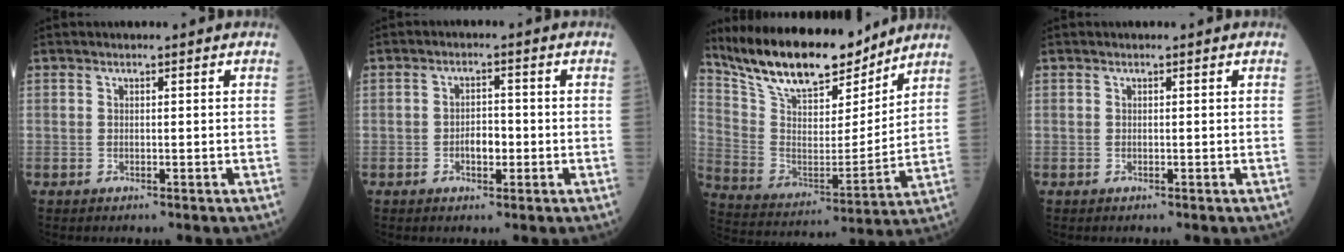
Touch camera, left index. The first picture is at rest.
{"total": 3.1, "force": [-1.1, 1.6, 2.5], "torque": [-0.041, 0.002, -0.018]}
{"total": 19.2, "force": [16.1, 5.5, 8.9], "torque": [-0.166, 0.001, 0.288]}
{"total": 0.0}